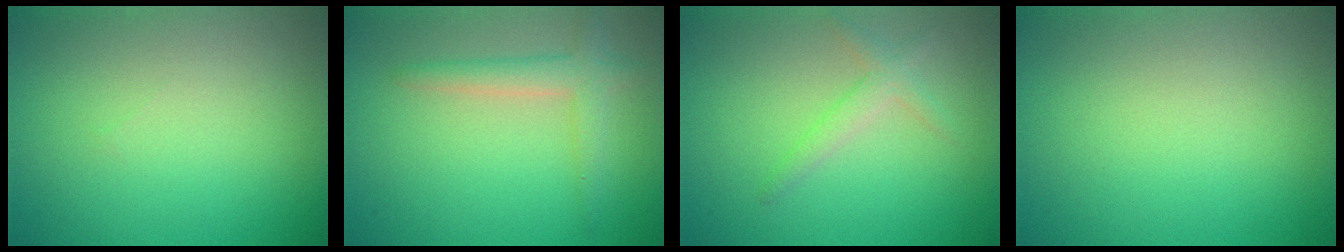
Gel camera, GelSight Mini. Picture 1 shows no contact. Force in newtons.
{"total": 2.7, "press": 2.7, "slide": 0.2}
{"total": 1.8, "press": 1.8, "slide": 0.1}
{"total": 0.0}